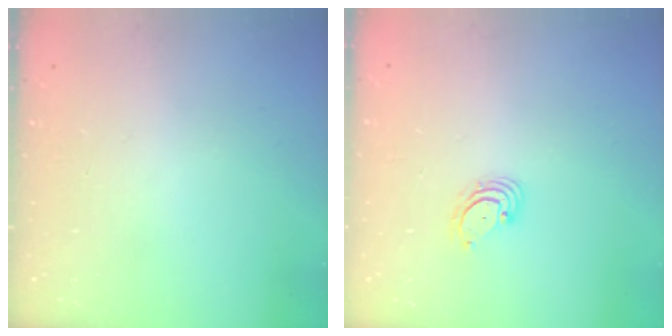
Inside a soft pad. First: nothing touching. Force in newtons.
{"total": 3.2, "press": 3.2, "slide": 0.4}